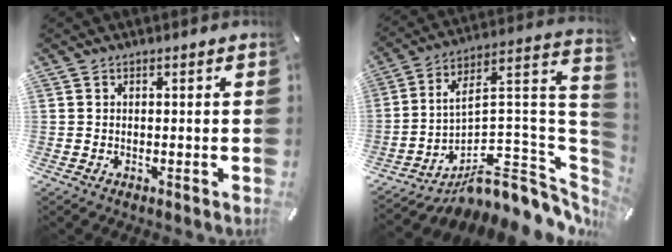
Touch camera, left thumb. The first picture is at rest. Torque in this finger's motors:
{"motor_torque": [-2.27, 2.35, 0.23, 2.53, 0.19]}